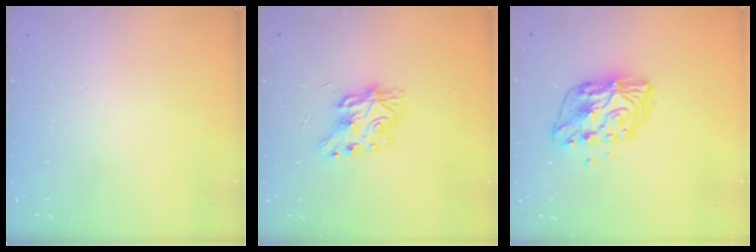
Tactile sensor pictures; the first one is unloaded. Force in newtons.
{"total": 7.8, "press": 7.8, "slide": 0.1}
{"total": 9.8, "press": 9.8, "slide": 0.7}